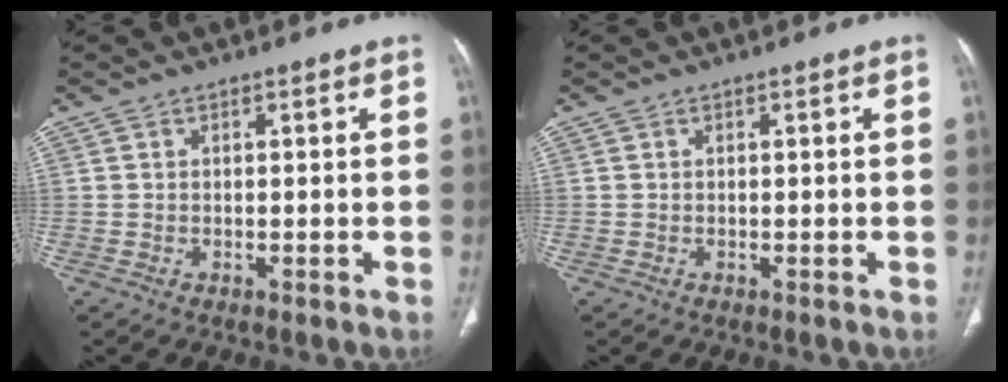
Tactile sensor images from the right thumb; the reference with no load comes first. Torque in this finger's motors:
{"motor_torque": [0.05, 0.05, -0.01, 0.00, 0.00]}